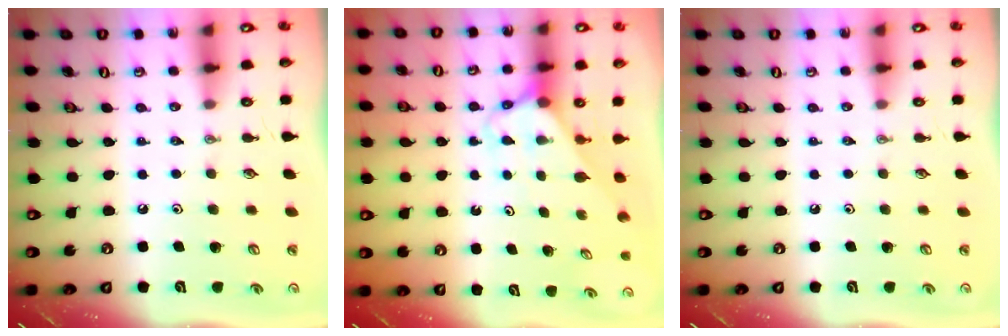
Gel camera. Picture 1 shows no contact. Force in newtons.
{"total": 2.9, "press": 2.9, "slide": 0.2}
{"total": 0.0}